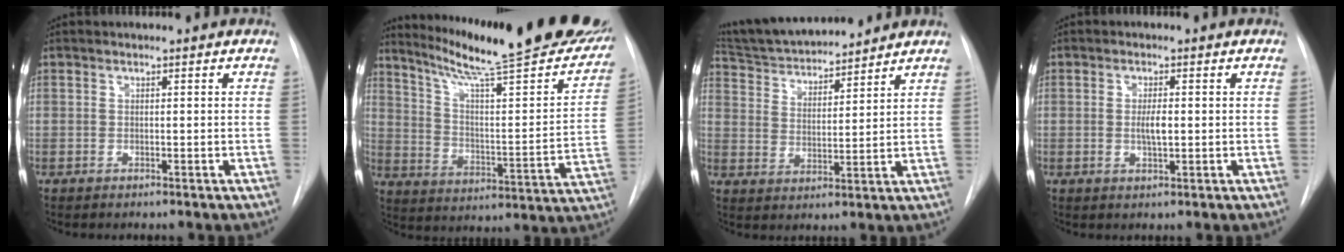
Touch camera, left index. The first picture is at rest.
{"total": 28.1, "force": [24.0, 3.2, 14.3], "torque": [-0.215, -0.079, 0.316]}
{"total": 13.2, "force": [12.2, 2.0, 4.4], "torque": [-0.079, 0.010, 0.209]}
{"total": 2.6, "force": [-0.7, 0.7, 2.4], "torque": [-0.045, -0.007, -0.013]}